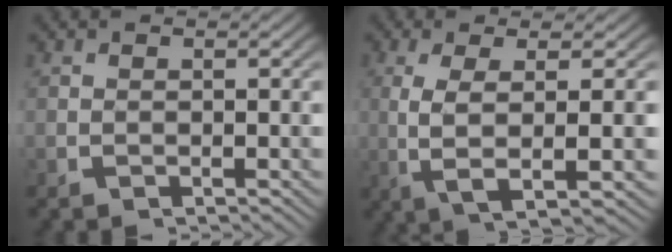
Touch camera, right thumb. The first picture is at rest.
{"total": 6.7, "force": [0.0, 2.2, 6.4], "torque": [-0.143, -0.016, 0.017]}